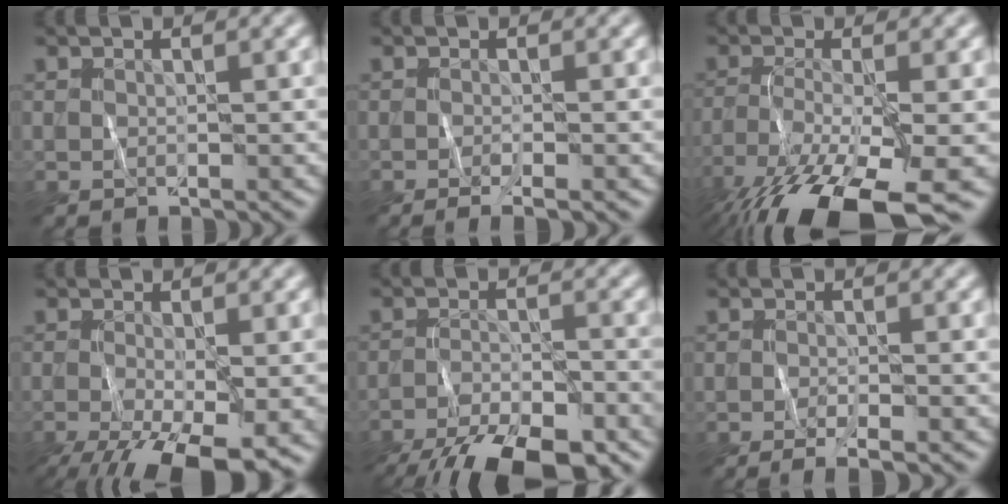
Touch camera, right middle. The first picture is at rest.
{"total": 1.7, "force": [-0.8, 0.5, 1.4], "torque": [-0.015, 0.000, -0.018]}
{"total": 11.9, "force": [-7.8, 3.2, 8.4], "torque": [-0.171, -0.021, -0.136]}
{"total": 11.0, "force": [-5.1, 4.1, 8.9], "torque": [-0.162, -0.036, -0.078]}
{"total": 12.1, "force": [-9.3, 3.9, 6.7], "torque": [-0.127, -0.040, -0.137]}
{"total": 2.5, "force": [-1.4, 0.6, 1.9], "torque": [-0.026, 0.001, -0.030]}